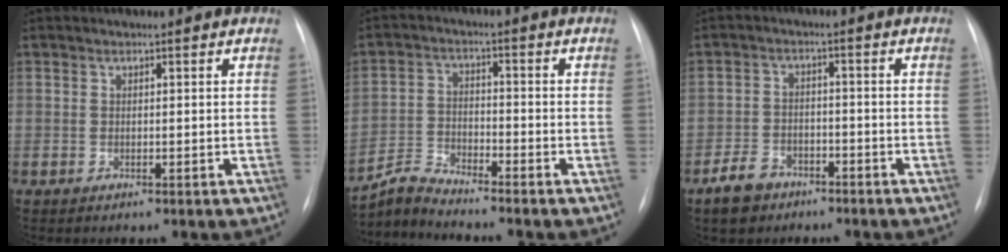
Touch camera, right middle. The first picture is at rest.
{"total": 4.9, "force": [-4.8, -0.7, -0.3], "torque": [-0.005, -0.014, -0.094]}
{"total": 4.6, "force": [-3.2, 3.0, 1.4], "torque": [-0.034, 0.005, -0.053]}